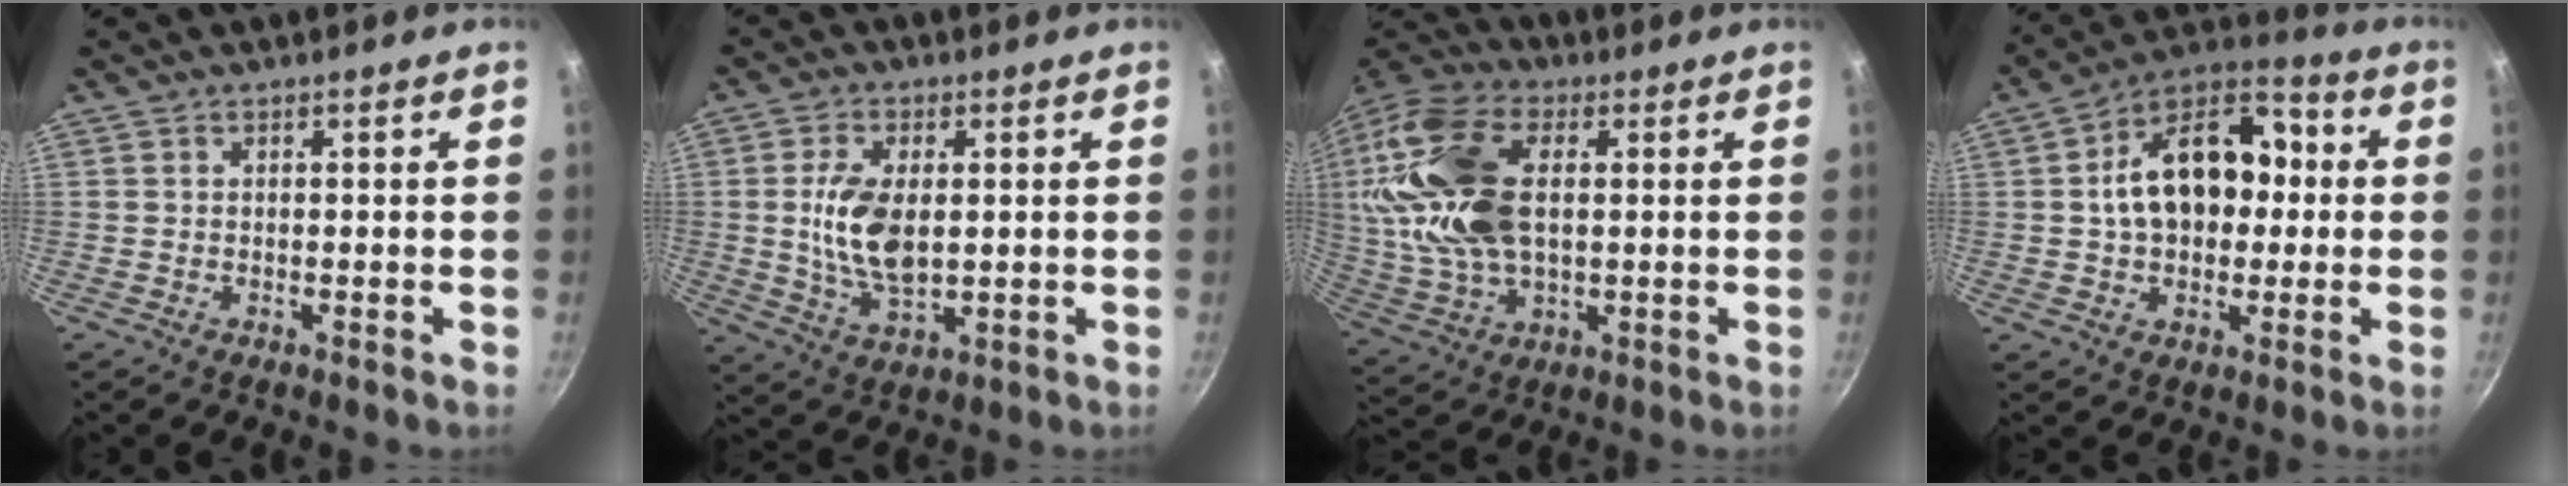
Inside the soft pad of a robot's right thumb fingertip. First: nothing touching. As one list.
[{"total": 10.7, "force": [0.7, 5.7, 9.0], "torque": [-0.171, -0.010, 0.022]}, {"total": 22.2, "force": [3.1, 12.3, 18.2], "torque": [-0.396, 0.001, 0.055]}, {"total": 17.6, "force": [1.5, 11.3, 13.3], "torque": [-0.178, 0.035, 0.016]}]